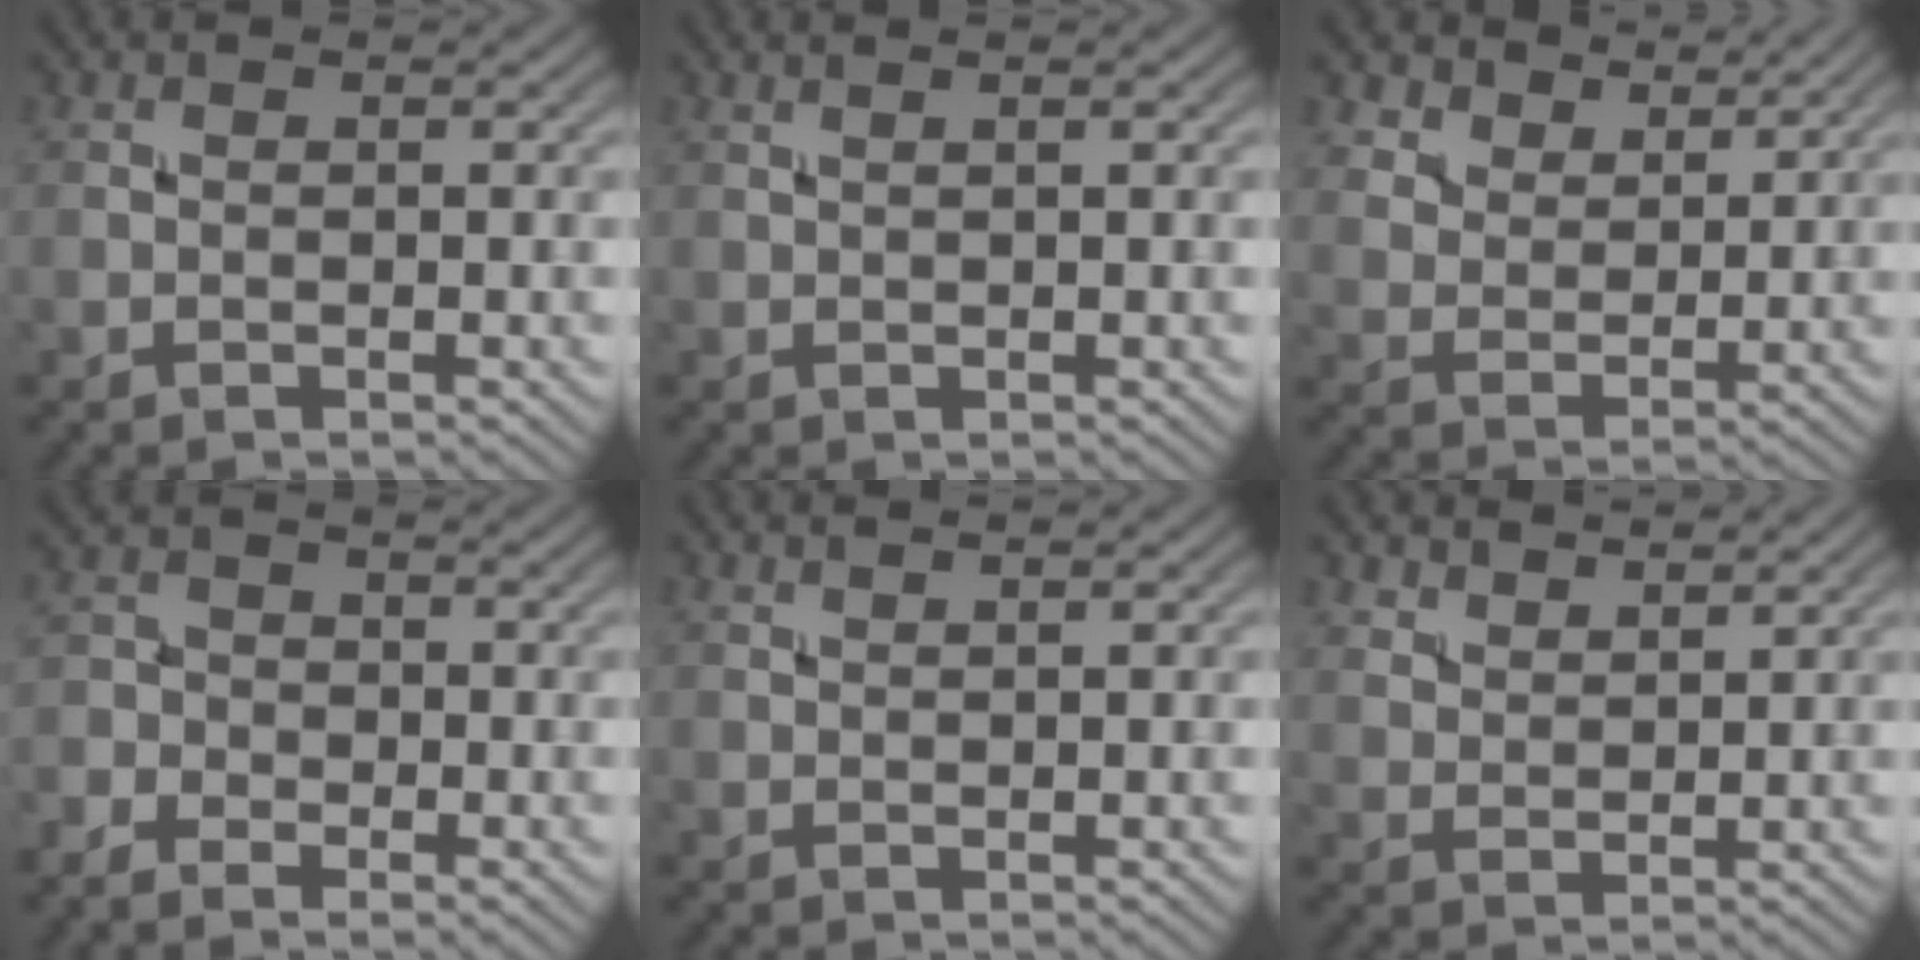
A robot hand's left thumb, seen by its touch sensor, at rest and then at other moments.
{"total": 1.1, "force": [0.8, 0.1, 0.7], "torque": [-0.013, 0.001, 0.008]}
{"total": 6.5, "force": [5.4, 3.0, 2.2], "torque": [-0.062, -0.020, 0.121]}
{"total": 4.4, "force": [-2.5, 3.1, 1.8], "torque": [-0.035, -0.004, -0.054]}
{"total": 1.1, "force": [1.0, 0.0, 0.4], "torque": [-0.009, -0.001, 0.018]}
{"total": 4.6, "force": [4.1, 1.5, 1.6], "torque": [-0.038, -0.018, 0.098]}